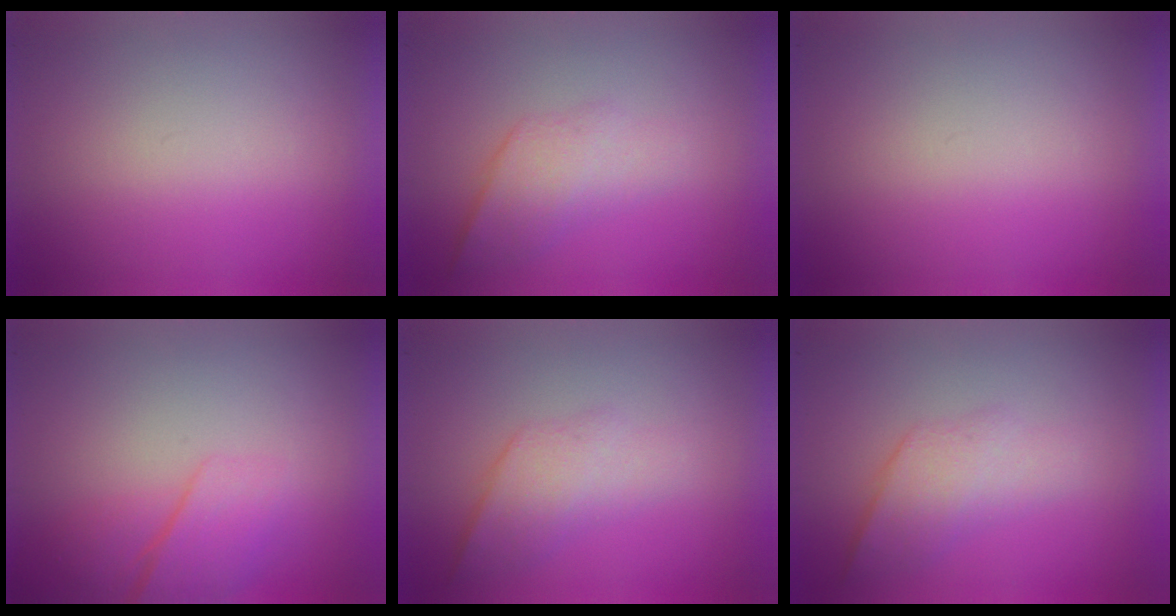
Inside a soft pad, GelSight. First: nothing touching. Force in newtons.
{"total": 2.2}
{"total": 0.0}
{"total": 2.6}
{"total": 2.3}
{"total": 2.2}